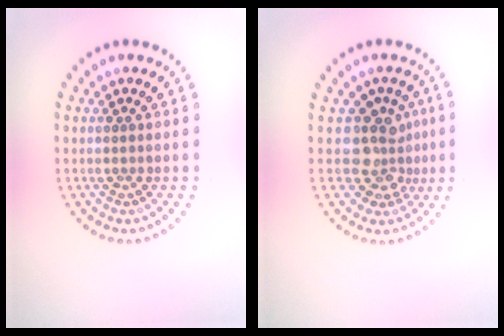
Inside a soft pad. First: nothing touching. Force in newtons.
{"total": 3.5, "press": 2.8, "slide": 2.2}